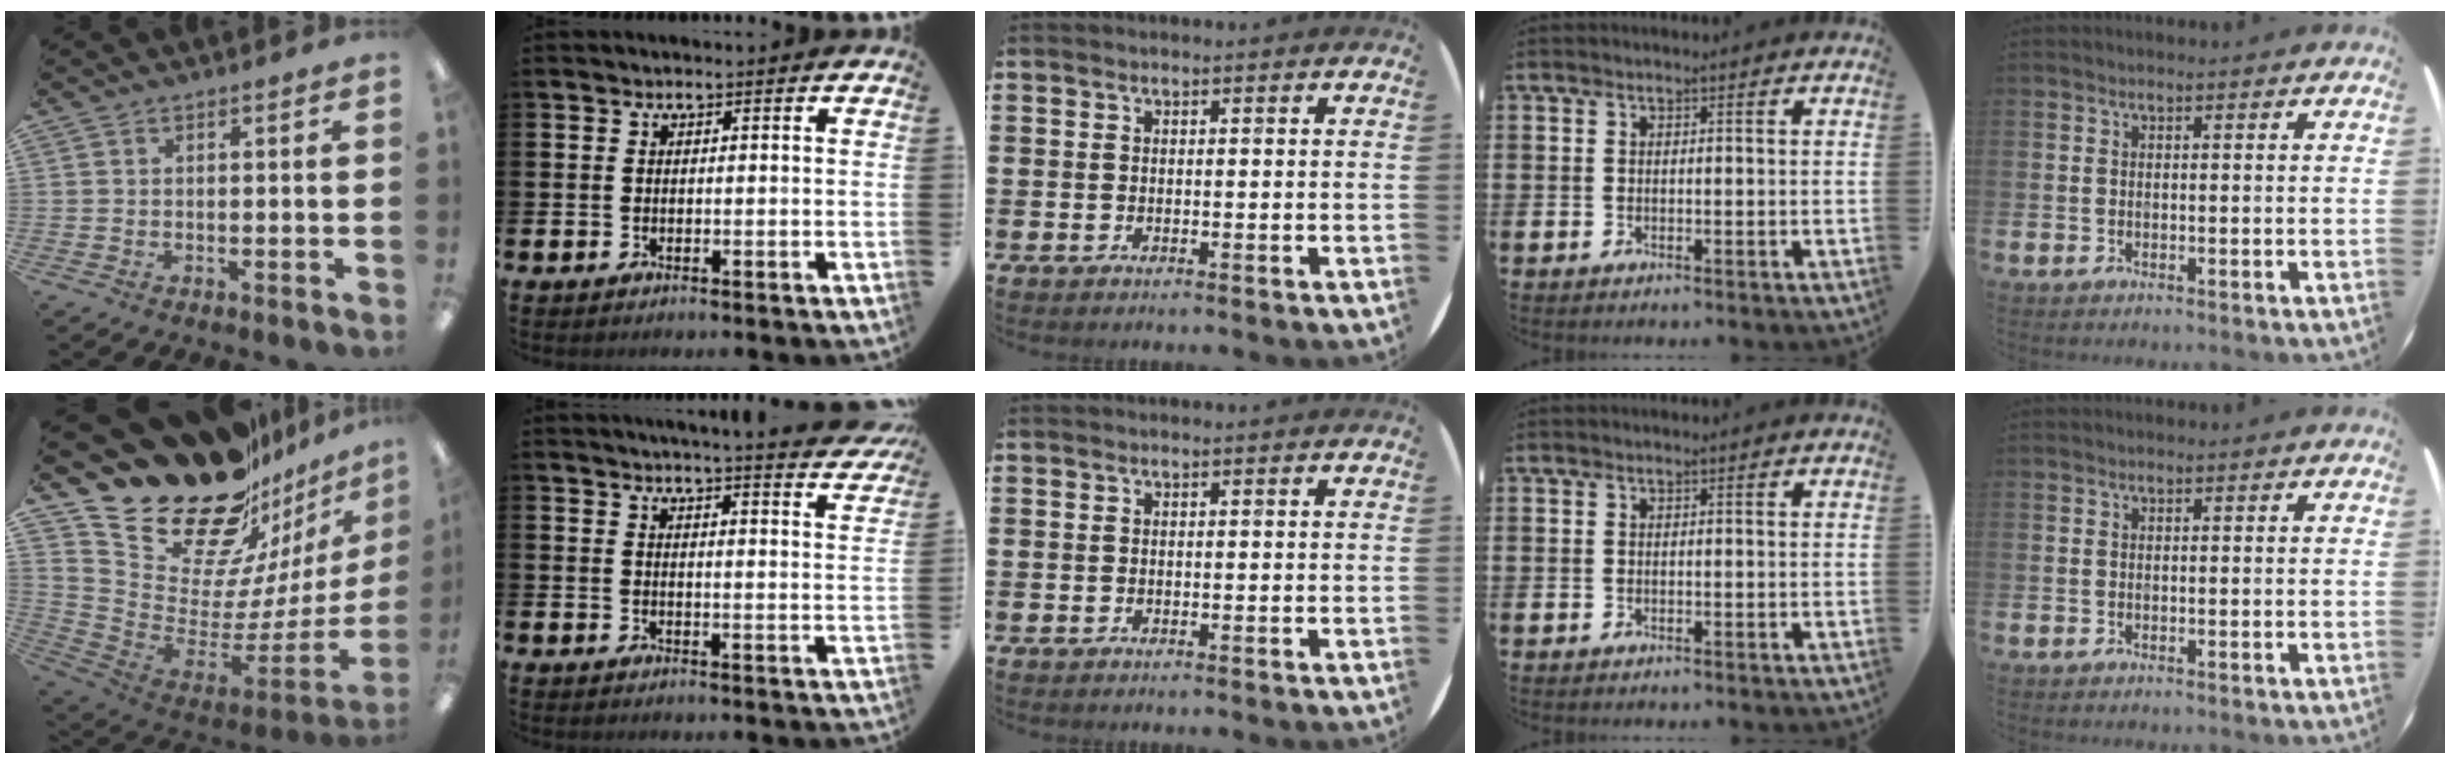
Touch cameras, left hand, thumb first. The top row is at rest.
{"thumb": {"total": 25.3, "force": [19.8, 12.1, 10.2], "torque": [-0.155, -0.165, 0.380]}, "index": {"total": 4.4, "force": [4.2, -0.5, 0.9], "torque": [-0.016, -0.032, 0.069]}}